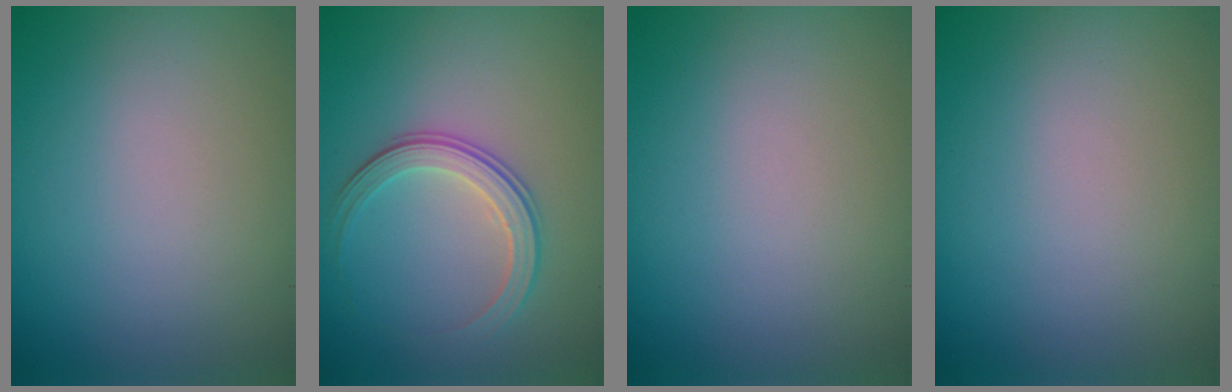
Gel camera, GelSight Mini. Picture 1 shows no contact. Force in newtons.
{"total": 2.9, "press": 2.7, "slide": 1.0}
{"total": 0.0}
{"total": 0.0}